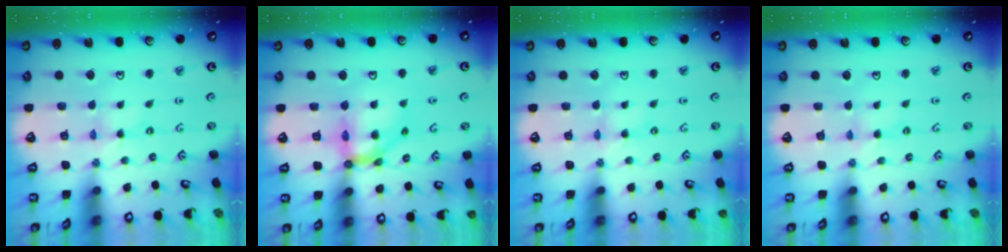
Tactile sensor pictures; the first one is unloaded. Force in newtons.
{"total": 11.3, "press": 11.2, "slide": 1.3}
{"total": 0.0}
{"total": 2.3, "press": 2.3, "slide": 0.3}